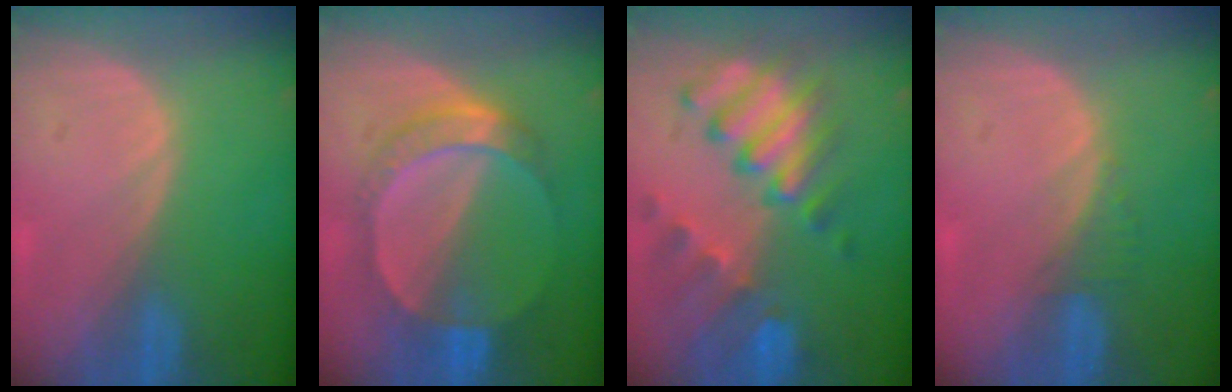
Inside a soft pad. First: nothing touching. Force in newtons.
{"total": 6.8, "press": 6.8, "slide": 0.3}
{"total": 10.4, "press": 9.0, "slide": 5.3}
{"total": 1.3, "press": 1.2, "slide": 0.4}